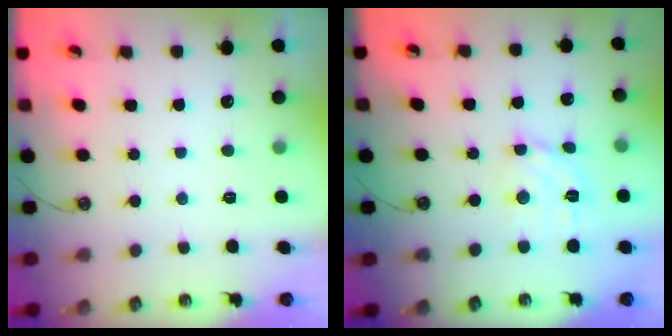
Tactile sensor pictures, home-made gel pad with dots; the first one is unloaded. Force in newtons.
{"total": 8.2, "press": 8.1, "slide": 1.0}